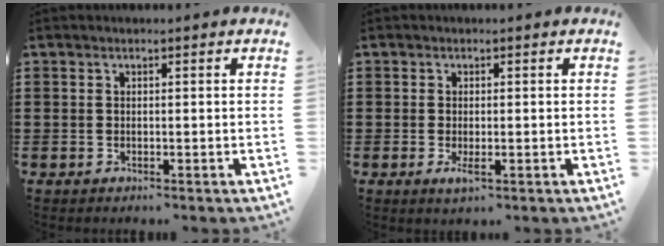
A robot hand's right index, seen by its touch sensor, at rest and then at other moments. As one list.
[{"total": 1.7, "force": [-0.4, 0.5, 1.6], "torque": [-0.037, -0.008, -0.007]}]